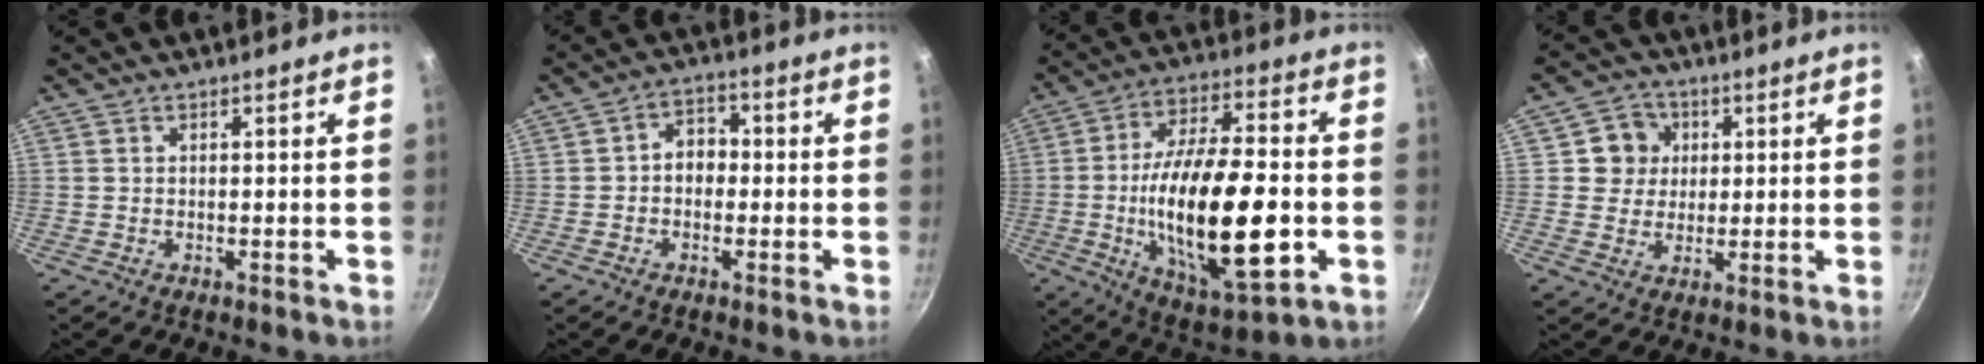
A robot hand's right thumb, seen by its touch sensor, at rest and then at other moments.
{"total": 4.9, "force": [-0.5, 3.8, 3.0], "torque": [-0.013, 0.018, -0.020]}
{"total": 25.0, "force": [-4.2, 9.5, 22.7], "torque": [-0.387, 0.014, -0.064]}
{"total": 6.5, "force": [1.6, 6.1, 1.6], "torque": [0.014, 0.005, 0.019]}